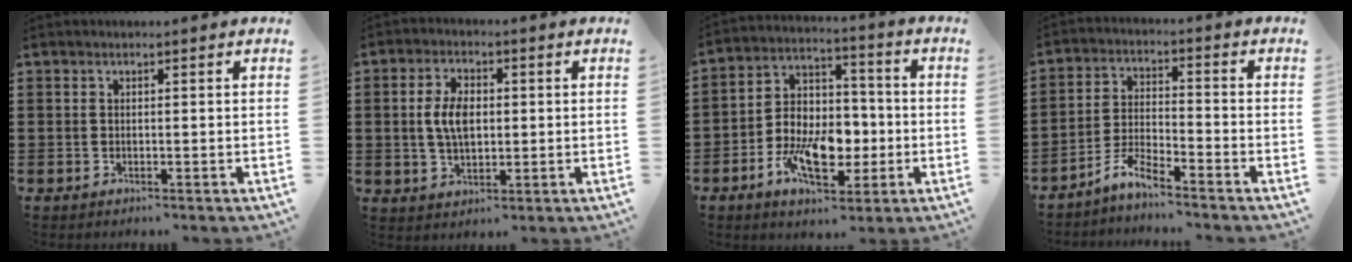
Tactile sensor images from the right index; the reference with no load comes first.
{"total": 5.7, "force": [0.3, 3.3, 4.6], "torque": [-0.109, 0.008, -0.001]}
{"total": 10.3, "force": [-3.1, 6.5, 7.3], "torque": [-0.140, 0.012, -0.050]}
{"total": 4.8, "force": [-4.4, 0.1, 1.9], "torque": [-0.057, -0.004, -0.093]}